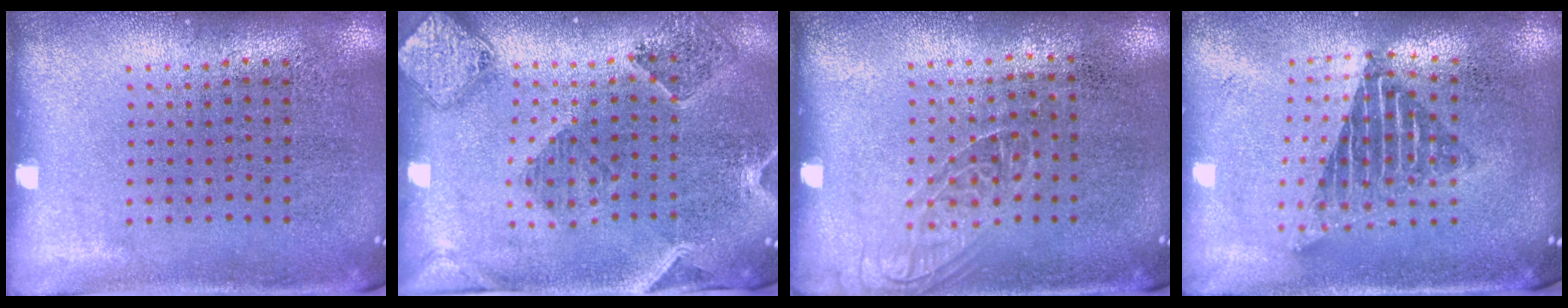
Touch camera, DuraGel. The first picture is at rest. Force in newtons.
{"total": 1.4, "press": 1.4, "slide": 0.3}
{"total": 1.2, "press": 1.1, "slide": 0.5}
{"total": 1.9, "press": 1.5, "slide": 1.1}